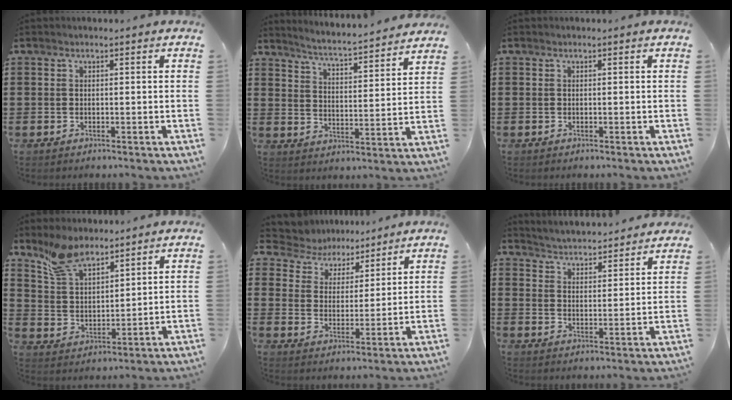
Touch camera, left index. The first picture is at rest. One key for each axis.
{"total": 4.1, "fx": 4.0, "fy": -0.7, "fz": 0.8, "tx": -0.037, "ty": -0.039, "tz": 0.060}
{"total": 0.0}
{"total": 7.3, "fx": 6.4, "fy": 2.4, "fz": 2.7, "tx": -0.075, "ty": -0.014, "tz": 0.122}
{"total": 5.2, "fx": 4.6, "fy": 2.4, "fz": 0.0, "tx": -0.034, "ty": -0.023, "tz": 0.078}
{"total": 4.0, "fx": 3.9, "fy": -0.3, "fz": -0.4, "tx": -0.012, "ty": -0.030, "tz": 0.066}